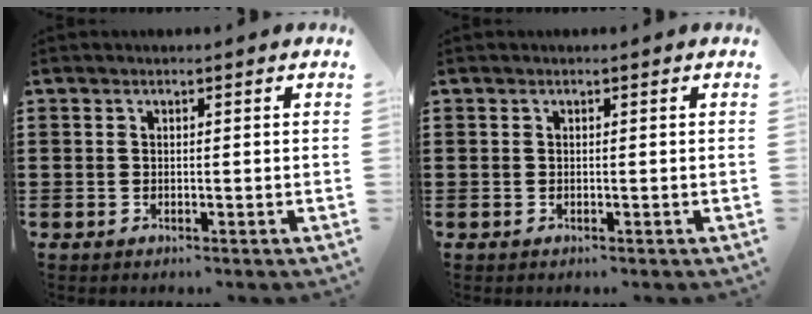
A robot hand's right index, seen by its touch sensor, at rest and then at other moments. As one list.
[{"total": 0.0}]